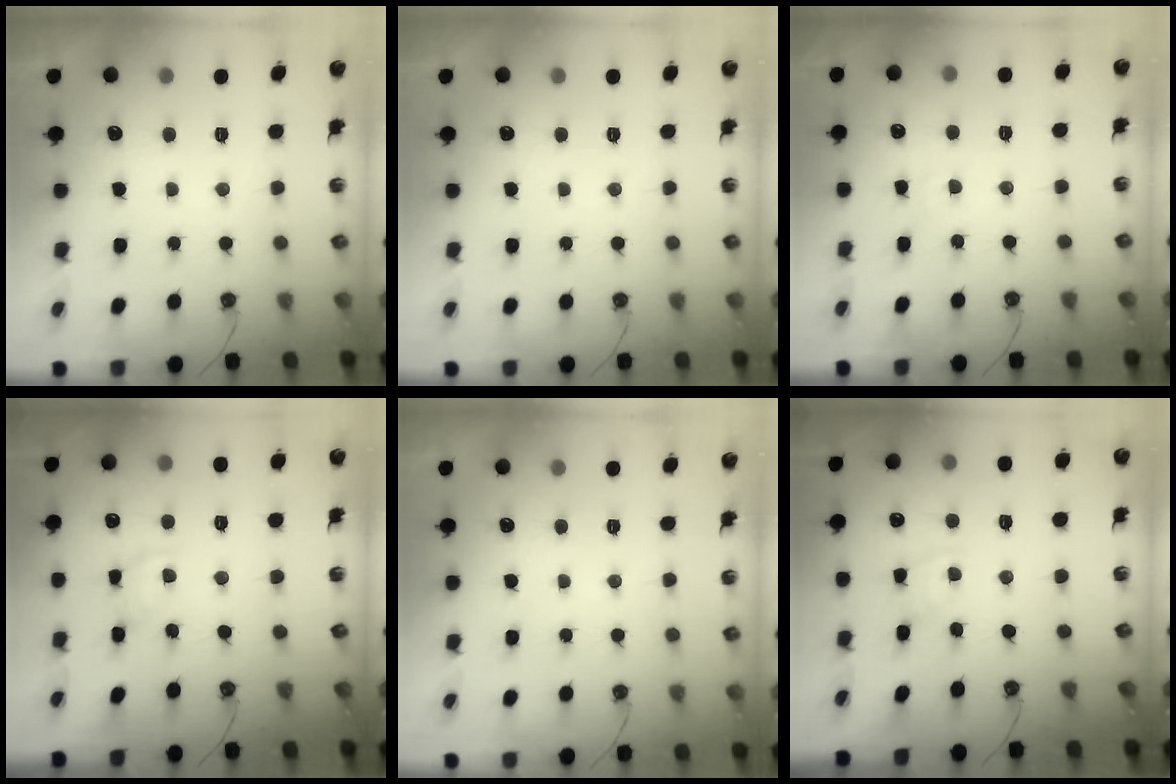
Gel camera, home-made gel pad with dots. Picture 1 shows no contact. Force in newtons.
{"total": 0.0}
{"total": 3.9, "press": 3.8, "slide": 0.6}
{"total": 7.2, "press": 7.2, "slide": 0.4}
{"total": 0.0}
{"total": 2.7, "press": 2.7, "slide": 0.4}